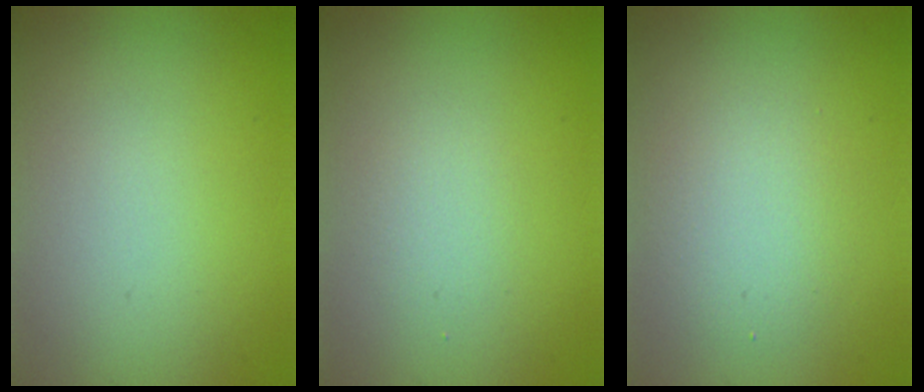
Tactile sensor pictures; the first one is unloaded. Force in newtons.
{"total": 1.3, "press": 1.3, "slide": 0.1}
{"total": 3.0, "press": 3.0, "slide": 0.2}